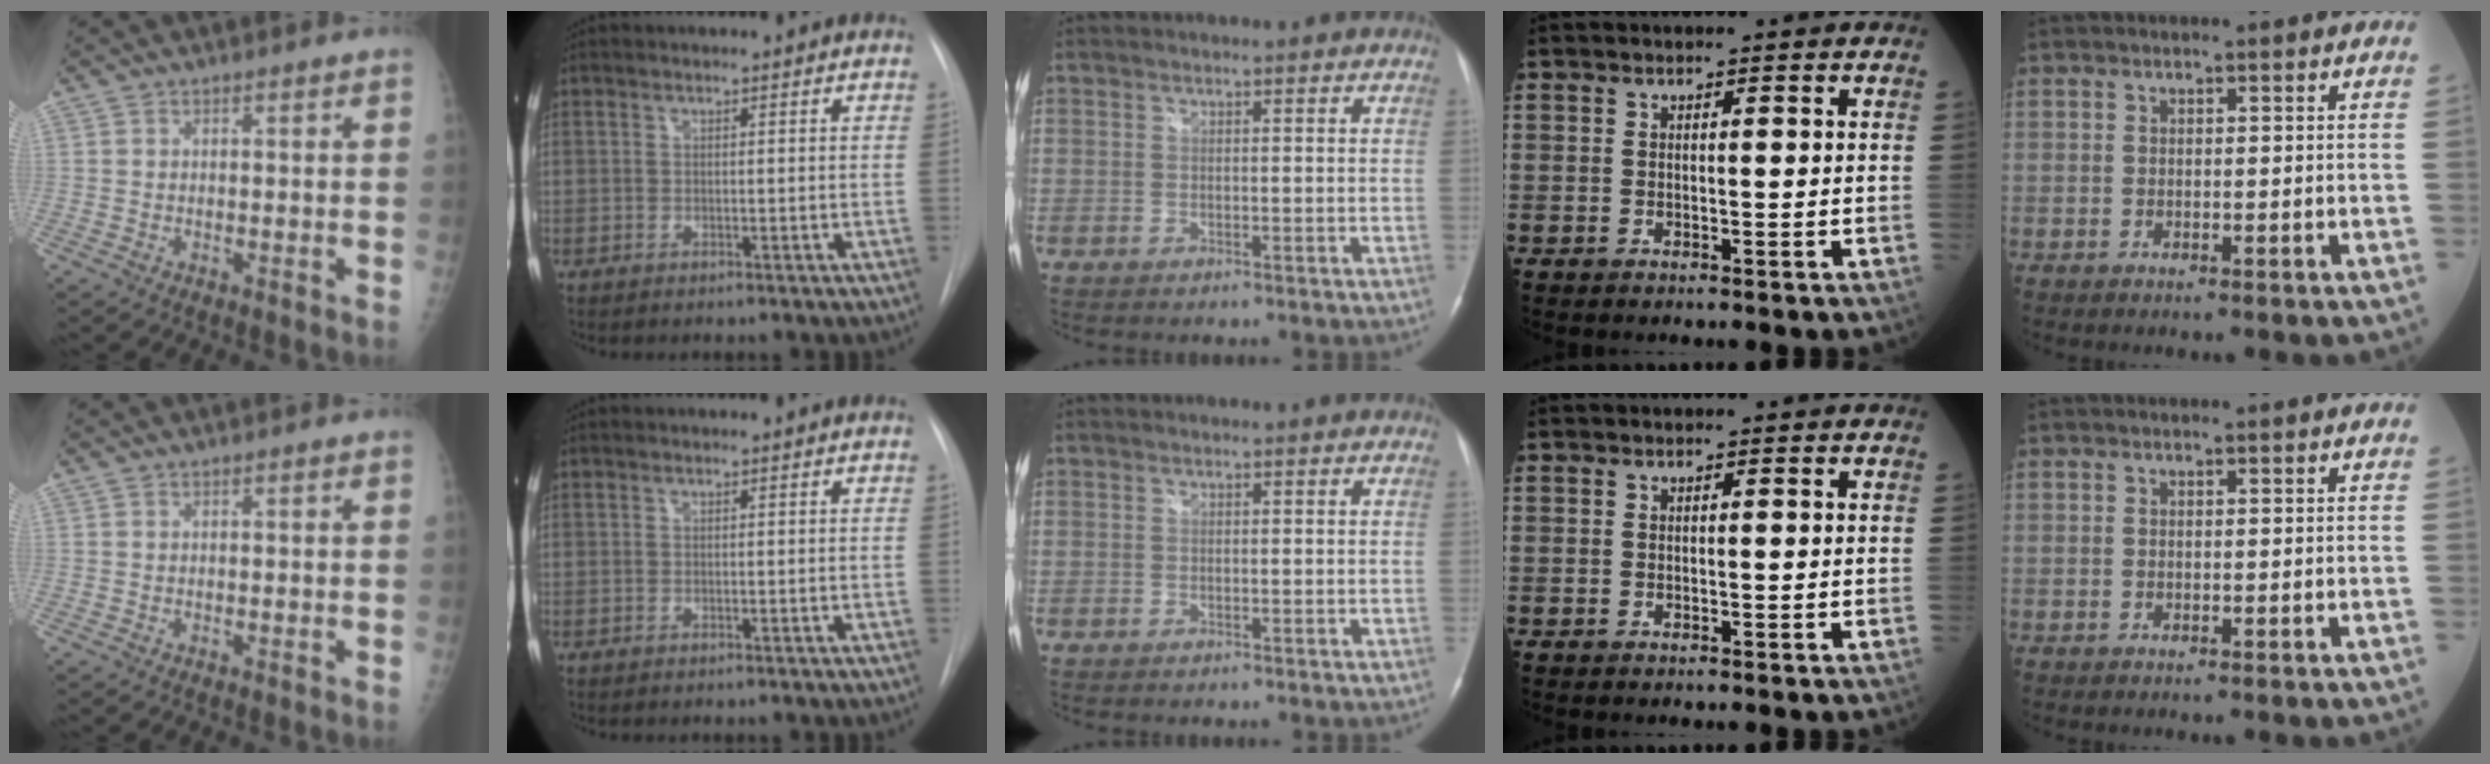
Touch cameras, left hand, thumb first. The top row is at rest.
{}